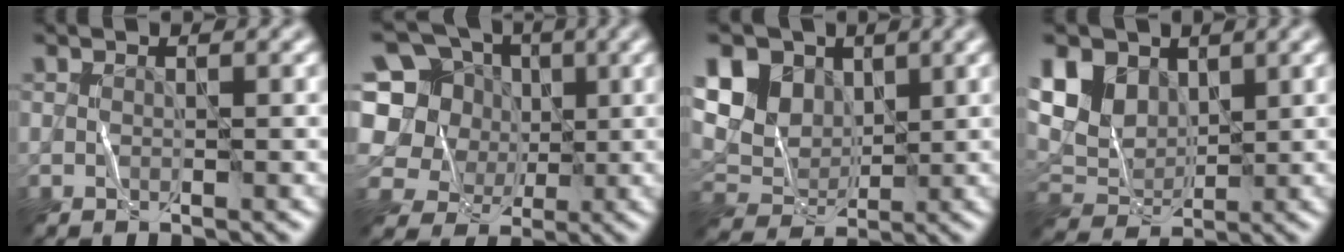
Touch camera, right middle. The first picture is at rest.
{"total": 11.1, "force": [1.0, 10.3, 4.2], "torque": [-0.133, 0.039, -0.011]}
{"total": 9.2, "force": [3.0, 7.2, 5.0], "torque": [-0.110, 0.025, 0.037]}
{"total": 5.9, "force": [2.1, 4.4, 3.3], "torque": [-0.079, 0.000, 0.038]}